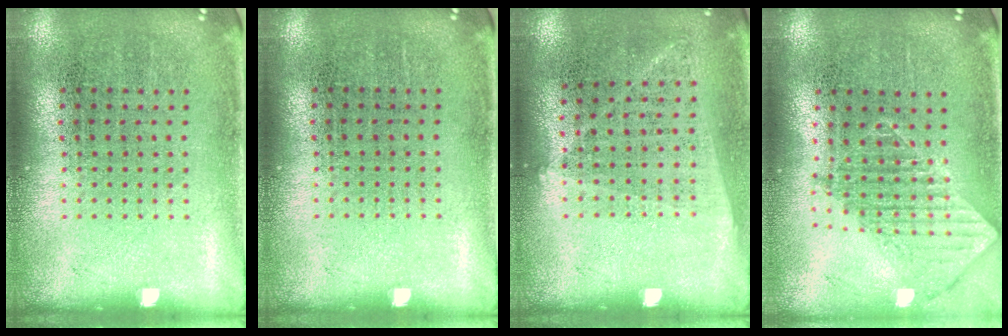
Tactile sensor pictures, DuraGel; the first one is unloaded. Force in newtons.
{"total": 0.0}
{"total": 1.0, "press": 0.9, "slide": 0.5}
{"total": 1.2, "press": 1.1, "slide": 0.6}